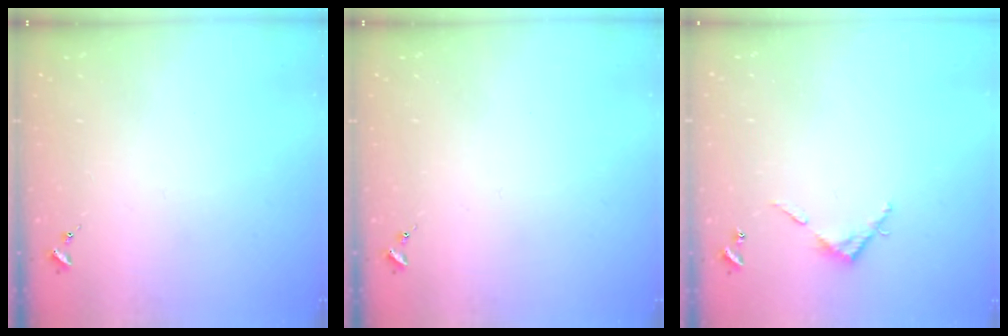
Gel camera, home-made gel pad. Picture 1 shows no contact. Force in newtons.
{"total": 0.0}
{"total": 4.5, "press": 4.5, "slide": 0.4}